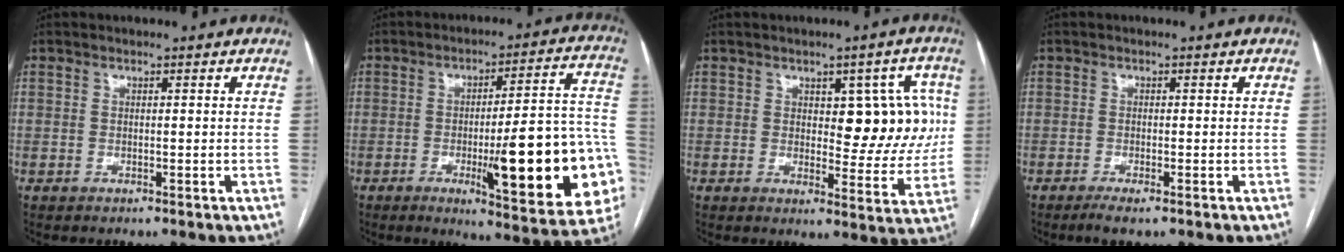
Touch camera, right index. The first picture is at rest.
{"total": 21.3, "force": [-5.6, 3.1, 20.3], "torque": [-0.199, 0.012, -0.064]}
{"total": 9.5, "force": [1.8, 4.4, 8.2], "torque": [-0.085, 0.019, 0.030]}
{"total": 2.2, "force": [-1.6, 0.2, 1.6], "torque": [-0.029, -0.005, -0.028]}